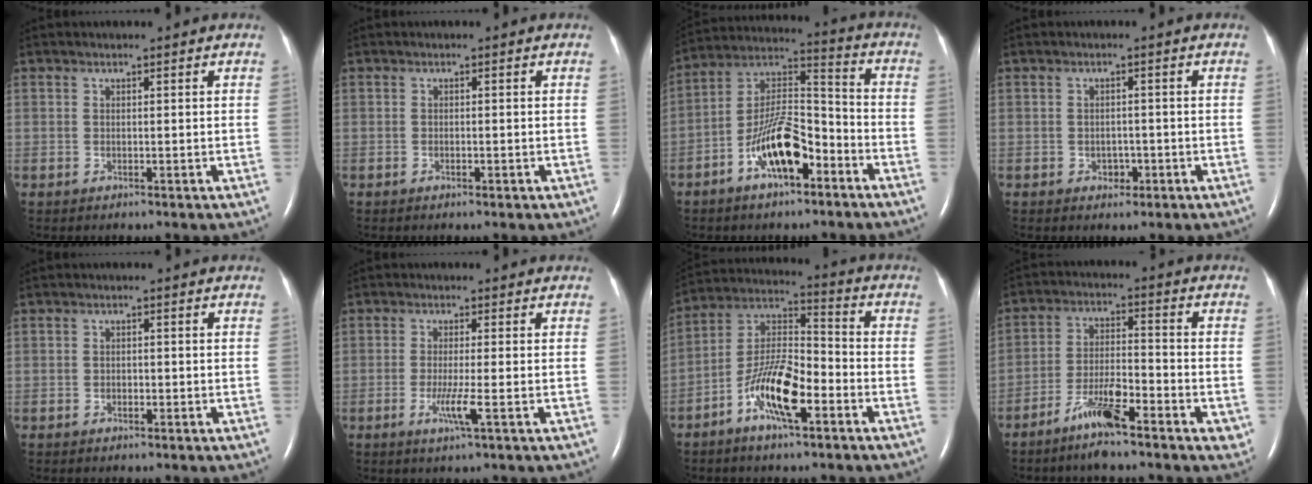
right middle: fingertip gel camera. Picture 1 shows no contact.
{"total": 0.7, "force": [-0.5, 0.3, 0.5], "torque": [-0.012, 0.000, -0.006]}
{"total": 12.3, "force": [-6.2, 4.1, 9.8], "torque": [-0.193, 0.020, -0.110]}
{"total": 1.9, "force": [-0.8, 1.5, 0.8], "torque": [-0.010, 0.004, -0.008]}
{"total": 0.8, "force": [-0.4, 0.5, 0.5], "torque": [-0.007, 0.002, -0.008]}
{"total": 3.4, "force": [-1.2, -0.5, 3.2], "torque": [-0.068, -0.011, -0.026]}
{"total": 11.6, "force": [-5.5, 3.0, 9.8], "torque": [-0.195, 0.010, -0.103]}
{"total": 9.2, "force": [-5.6, 1.7, 7.1], "torque": [-0.123, -0.006, -0.100]}